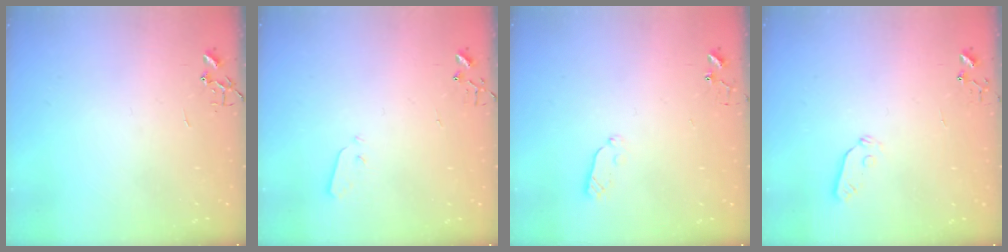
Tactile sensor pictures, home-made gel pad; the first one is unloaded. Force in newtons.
{"total": 2.9, "press": 2.9, "slide": 0.4}
{"total": 4.5, "press": 4.5, "slide": 0.4}
{"total": 4.2, "press": 4.2, "slide": 0.5}